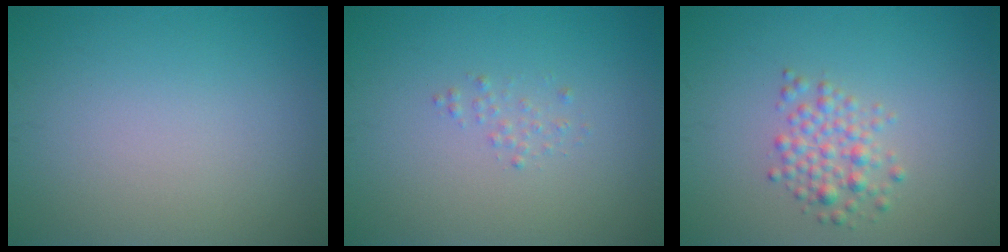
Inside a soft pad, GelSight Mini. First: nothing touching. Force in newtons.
{"total": 0.8, "press": 0.8, "slide": 0.0}
{"total": 2.5, "press": 2.5, "slide": 0.1}